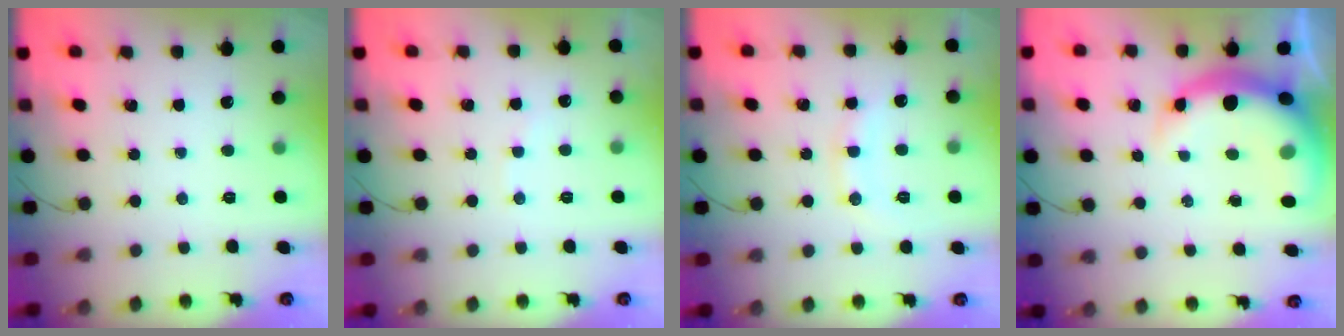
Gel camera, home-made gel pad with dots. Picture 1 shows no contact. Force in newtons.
{"total": 4.8, "press": 4.7, "slide": 0.7}
{"total": 8.5, "press": 8.5, "slide": 0.8}
{"total": 9.9, "press": 9.6, "slide": 2.7}